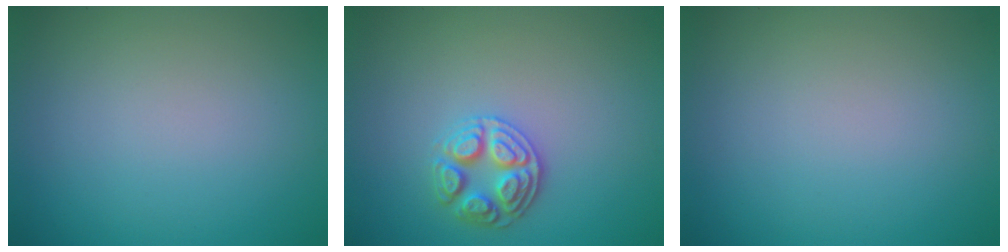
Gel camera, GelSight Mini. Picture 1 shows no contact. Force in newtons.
{"total": 3.1, "press": 2.9, "slide": 0.9}
{"total": 0.0}